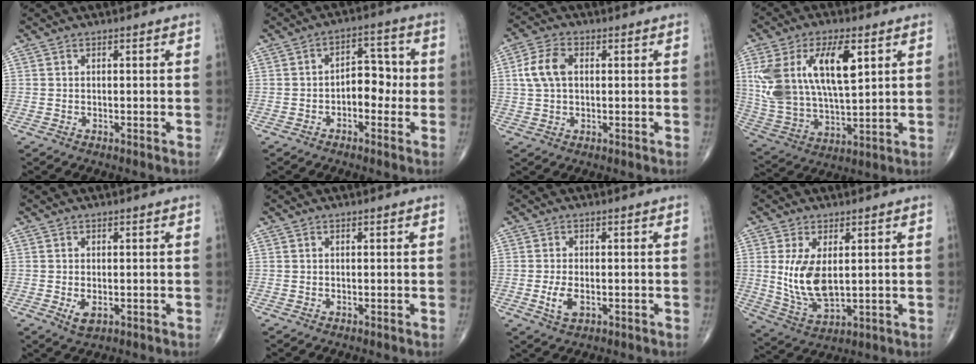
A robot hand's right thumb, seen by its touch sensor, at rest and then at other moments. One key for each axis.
{"total": 6.8, "fx": -1.0, "fy": 4.3, "fz": 5.1, "tx": -0.045, "ty": 0.026, "tz": -0.025}
{"total": 6.7, "fx": 1.1, "fy": 4.2, "fz": 5.1, "tx": -0.106, "ty": 0.013, "tz": 0.018}
{"total": 19.9, "fx": 6.3, "fy": 9.4, "fz": 16.4, "tx": -0.315, "ty": -0.012, "tz": 0.123}
{"total": 2.6, "fx": -0.7, "fy": 1.5, "fz": 2.1, "tx": -0.034, "ty": -0.005, "tz": -0.007}
{"total": 0.0}
{"total": 4.0, "fx": -1.0, "fy": 2.1, "fz": 3.2, "tx": -0.065, "ty": -0.004, "tz": -0.014}
{"total": 9.9, "fx": 1.4, "fy": 5.0, "fz": 8.4, "tx": -0.164, "ty": -0.017, "tz": 0.043}